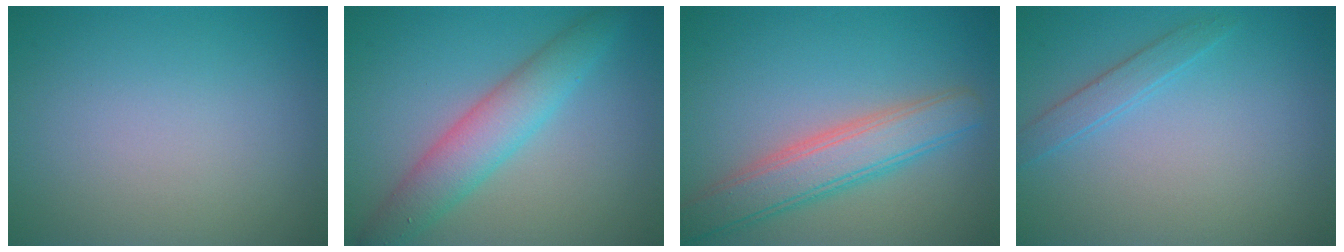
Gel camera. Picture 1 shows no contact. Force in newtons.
{"total": 4.7, "press": 4.7, "slide": 0.1}
{"total": 5.1, "press": 5.1, "slide": 0.6}
{"total": 1.6, "press": 1.6, "slide": 0.0}